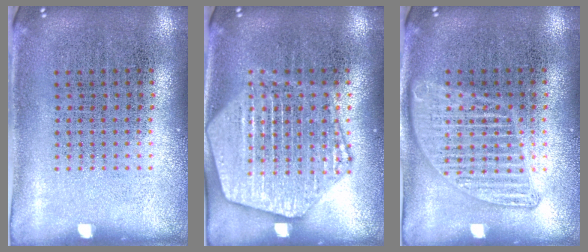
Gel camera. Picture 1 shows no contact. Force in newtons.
{"total": 4.0, "press": 3.9, "slide": 0.5}
{"total": 1.3, "press": 1.3, "slide": 0.2}